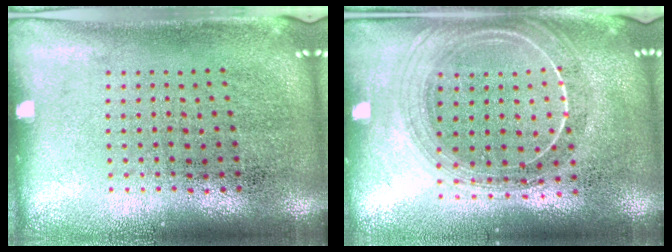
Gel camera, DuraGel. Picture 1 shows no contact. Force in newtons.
{"total": 2.0, "press": 1.7, "slide": 0.9}